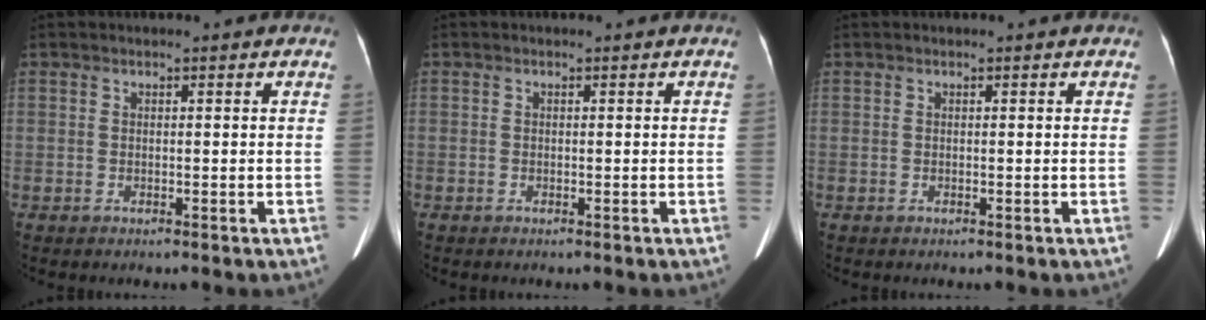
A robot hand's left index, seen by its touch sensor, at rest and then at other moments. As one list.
[{"total": 0.6, "force": [-0.4, 0.4, -0.2], "torque": [0.008, 0.006, -0.009]}, {"total": 0.0}]